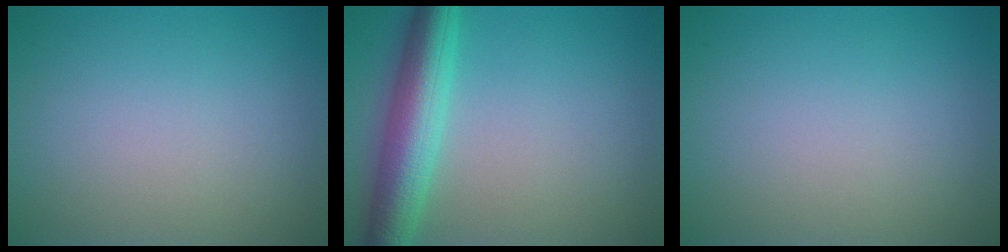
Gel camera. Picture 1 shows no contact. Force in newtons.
{"total": 6.3, "press": 6.3, "slide": 0.1}
{"total": 0.0}